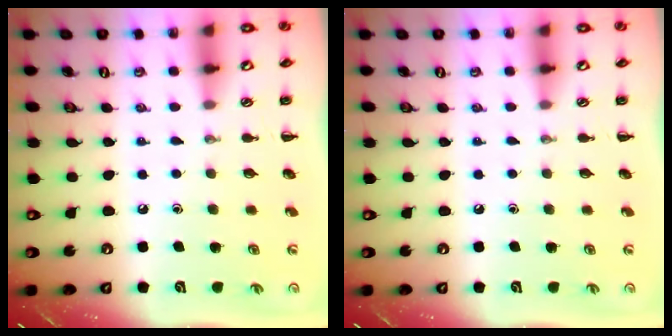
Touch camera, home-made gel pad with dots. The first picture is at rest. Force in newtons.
{"total": 0.0}